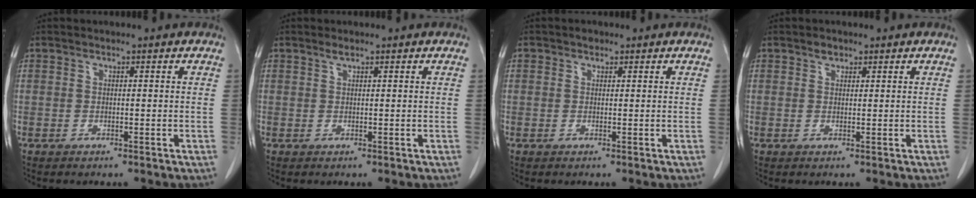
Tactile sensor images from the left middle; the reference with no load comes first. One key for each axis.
{"total": 0.6, "fx": 0.5, "fy": 0.0, "fz": 0.4, "tx": -0.010, "ty": 0.000, "tz": 0.011}
{"total": 0.8, "fx": 0.5, "fy": 0.6, "fz": 0.2, "tx": -0.003, "ty": 0.006, "tz": 0.006}
{"total": 1.0, "fx": 0.7, "fy": 0.6, "fz": 0.3, "tx": -0.005, "ty": -0.002, "tz": 0.010}